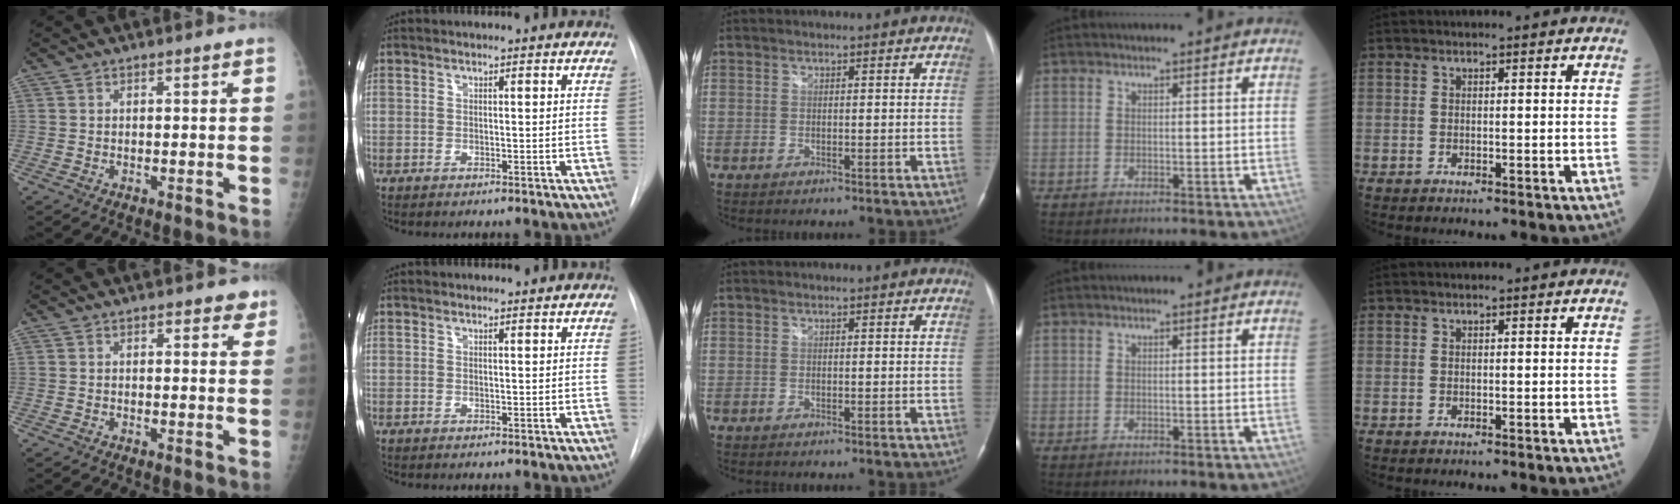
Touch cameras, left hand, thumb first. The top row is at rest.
{"thumb": {"total": 2.9, "force": [1.8, 1.4, 1.7], "torque": [0.000, -0.005, 0.017]}, "index": {"total": 0.7, "force": [0.7, 0.1, -0.1], "torque": [-0.008, -0.003, 0.009]}}